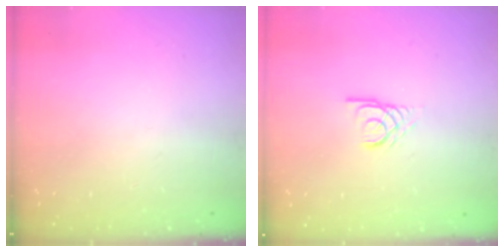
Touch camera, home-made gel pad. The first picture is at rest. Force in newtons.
{"total": 2.8, "press": 2.8, "slide": 0.1}